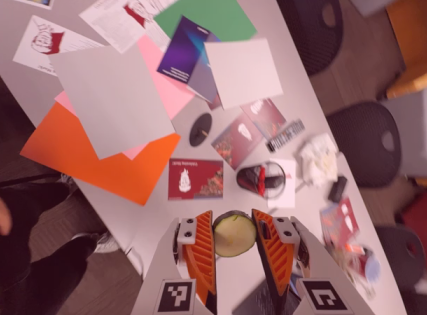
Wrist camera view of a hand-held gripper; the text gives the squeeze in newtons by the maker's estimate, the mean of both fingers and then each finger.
{"total": 11.3, "left": 11.6, "right": 11.1}